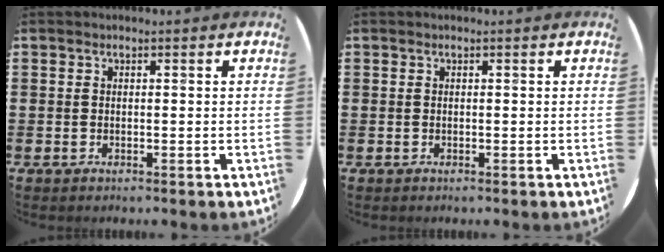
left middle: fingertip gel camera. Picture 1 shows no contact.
{"total": 0.0}